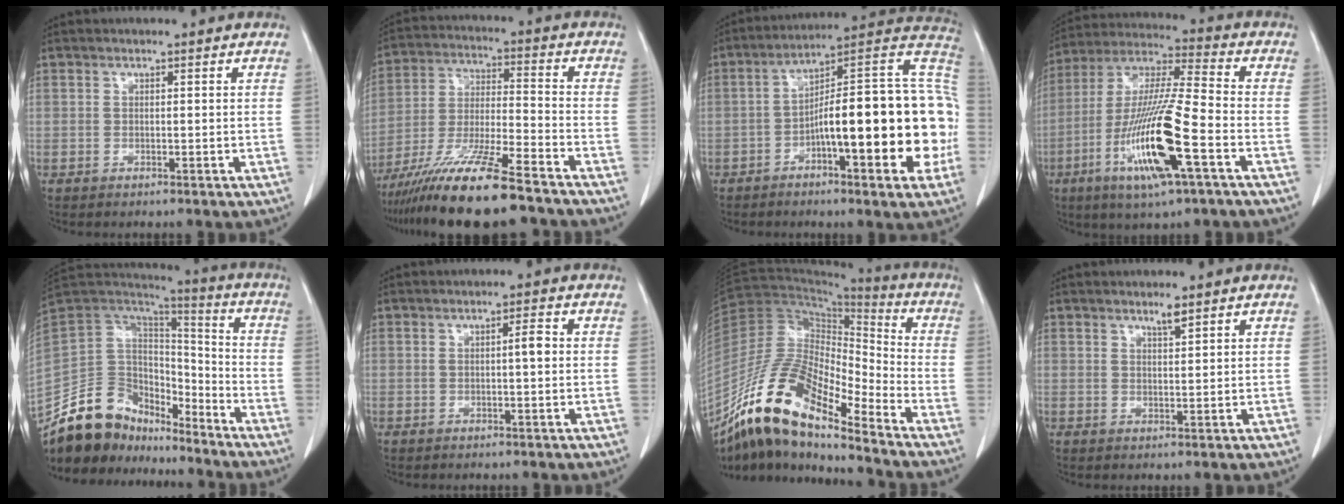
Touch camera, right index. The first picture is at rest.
{"total": 15.9, "force": [-12.3, 0.6, 10.0], "torque": [-0.204, -0.034, -0.219]}
{"total": 23.0, "force": [-4.7, 3.9, 22.2], "torque": [-0.261, 0.035, -0.058]}
{"total": 17.4, "force": [-6.5, 1.1, 16.2], "torque": [-0.333, -0.020, -0.119]}
{"total": 16.5, "force": [-14.1, 7.5, 4.2], "torque": [-0.070, 0.059, -0.250]}
{"total": 1.9, "force": [0.0, 0.1, 1.9], "torque": [-0.031, 0.004, 0.000]}
{"total": 16.8, "force": [-12.5, 3.7, 10.6], "torque": [-0.204, 0.022, -0.229]}
{"total": 1.7, "force": [1.3, 0.0, 1.0], "torque": [-0.021, -0.002, 0.025]}